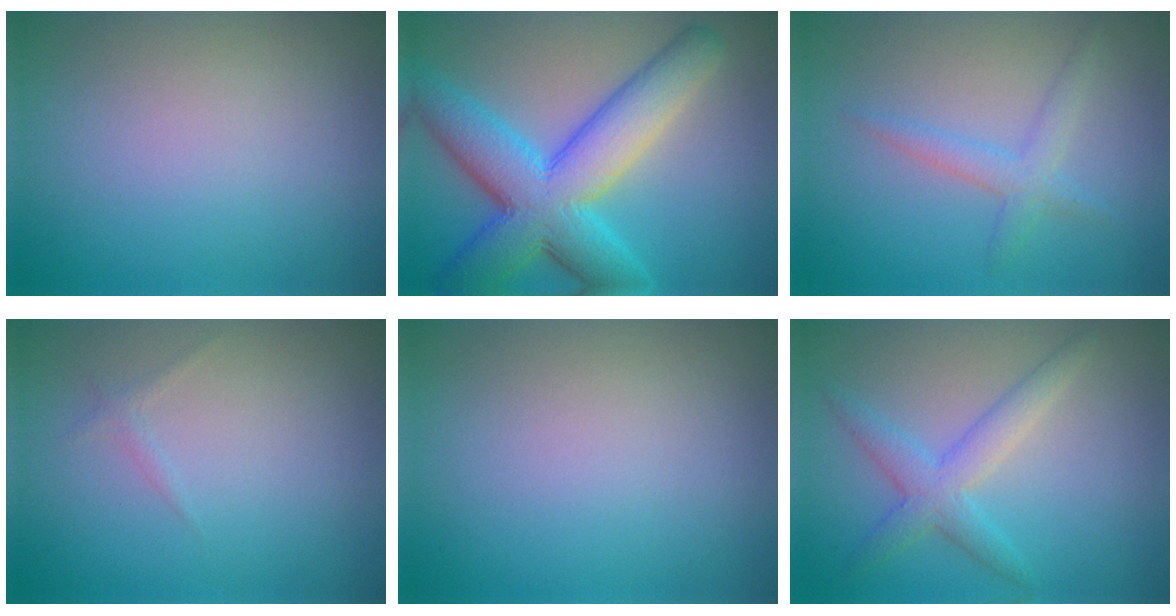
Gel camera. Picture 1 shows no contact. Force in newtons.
{"total": 9.8, "press": 9.8, "slide": 0.4}
{"total": 2.2, "press": 2.2, "slide": 0.2}
{"total": 0.6, "press": 0.6, "slide": 0.1}
{"total": 0.0}
{"total": 3.3, "press": 3.3, "slide": 0.3}